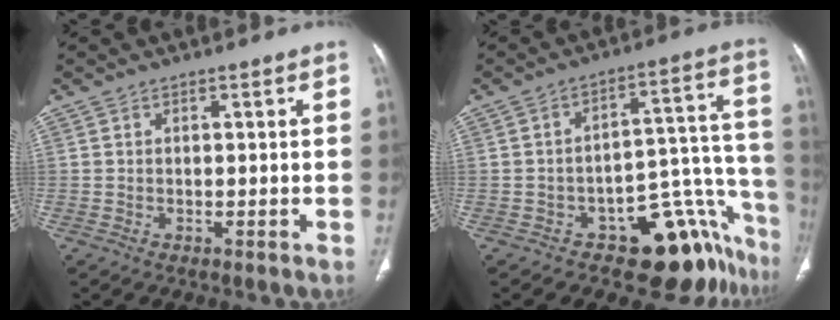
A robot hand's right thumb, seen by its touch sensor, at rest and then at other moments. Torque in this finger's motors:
{"motor_torque": [3.30, 1.71, 0.82, -0.75, 0.01]}